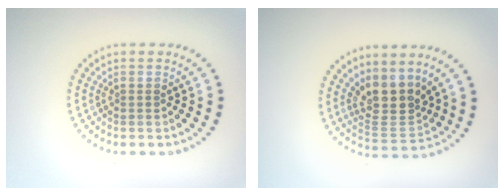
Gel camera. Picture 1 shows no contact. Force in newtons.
{"total": 4.0, "press": 3.3, "slide": 2.2}